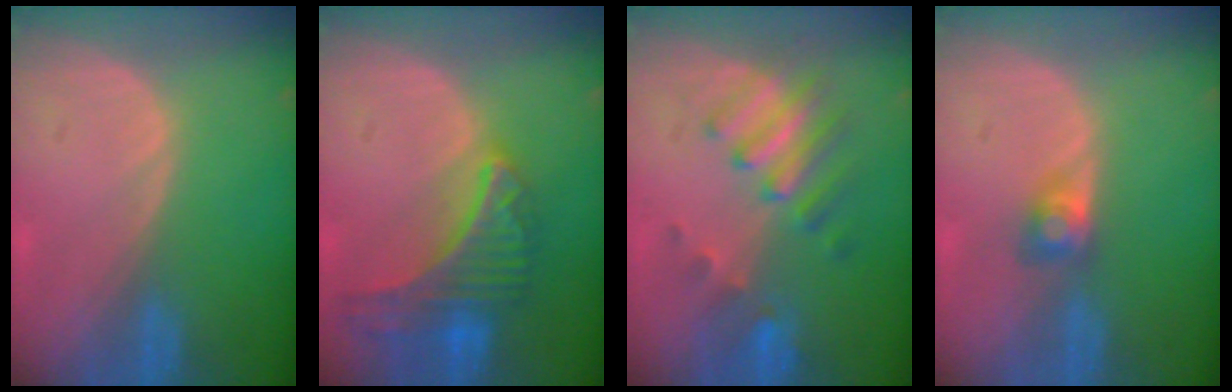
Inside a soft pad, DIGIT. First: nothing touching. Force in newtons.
{"total": 9.2, "press": 8.1, "slide": 4.4}
{"total": 7.4, "press": 6.8, "slide": 3.0}
{"total": 2.7, "press": 2.5, "slide": 1.0}